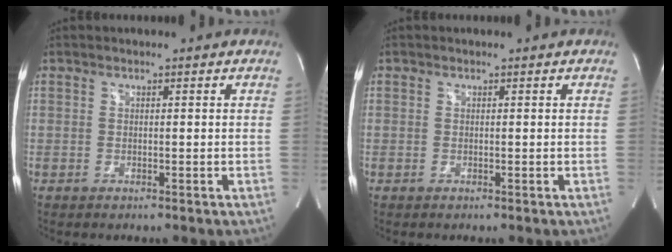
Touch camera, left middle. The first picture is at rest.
{"total": 0.0}